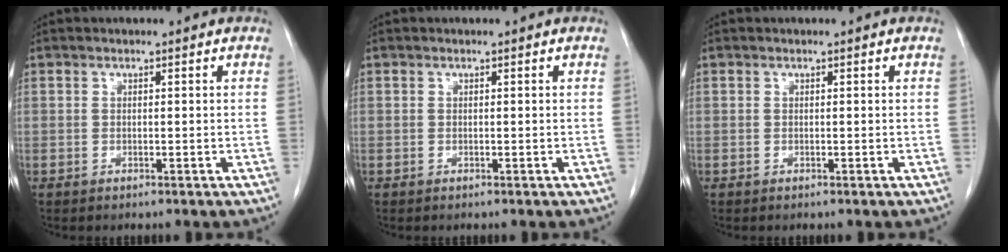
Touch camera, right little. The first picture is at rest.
{"total": 0.0}
{"total": 0.0}